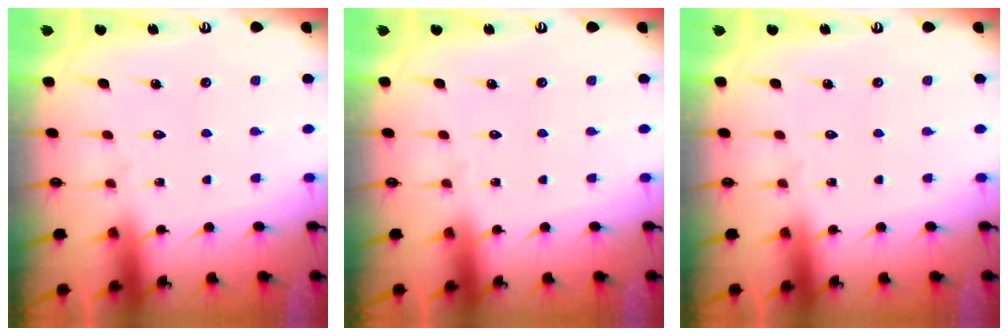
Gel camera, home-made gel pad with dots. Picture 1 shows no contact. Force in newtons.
{"total": 0.0}
{"total": 0.0}